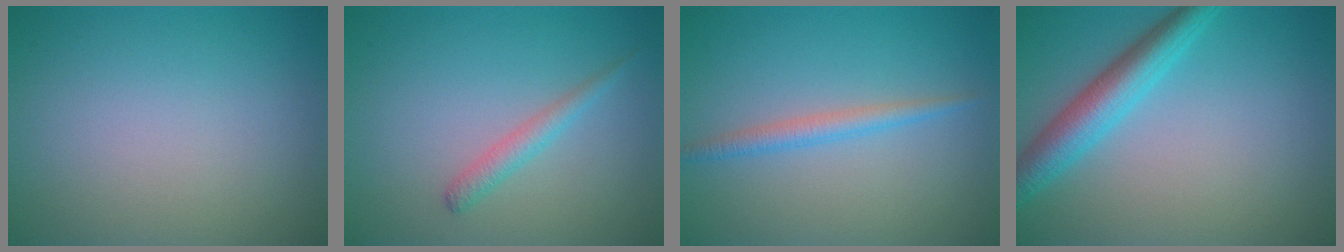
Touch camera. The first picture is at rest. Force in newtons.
{"total": 1.6, "press": 1.6, "slide": 0.1}
{"total": 1.9, "press": 1.9, "slide": 0.0}
{"total": 4.5, "press": 4.5, "slide": 0.1}